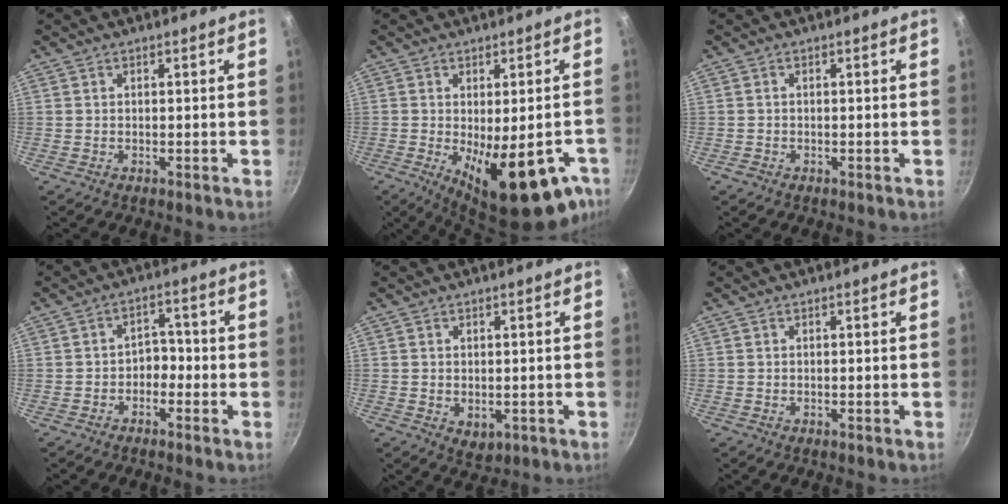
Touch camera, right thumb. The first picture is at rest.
{"total": 17.9, "force": [-8.0, 7.3, 14.2], "torque": [-0.149, 0.001, -0.094]}
{"total": 0.8, "force": [-0.5, 0.6, 0.3], "torque": [-0.005, 0.001, -0.011]}
{"total": 3.9, "force": [-1.6, 2.8, 2.1], "torque": [-0.008, 0.025, -0.038]}
{"total": 2.9, "force": [-0.5, 2.1, 2.0], "torque": [-0.024, -0.005, 0.005]}
{"total": 0.0}